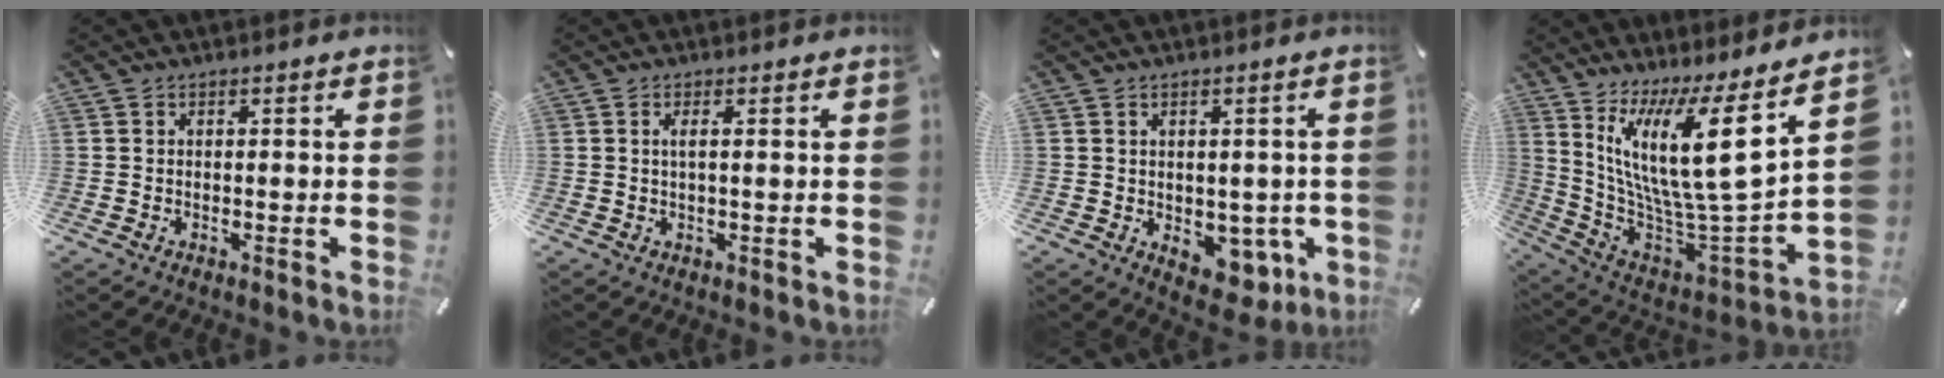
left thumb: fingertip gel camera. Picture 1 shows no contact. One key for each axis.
{"total": 2.4, "fx": 0.4, "fy": 0.1, "fz": 2.3, "tx": -0.046, "ty": -0.002, "tz": 0.006}
{"total": 6.0, "fx": -1.0, "fy": 4.4, "fz": 4.0, "tx": -0.018, "ty": -0.006, "tz": -0.015}
{"total": 20.5, "fx": 9.5, "fy": 4.5, "fz": 17.6, "tx": -0.335, "ty": -0.095, "tz": 0.151}